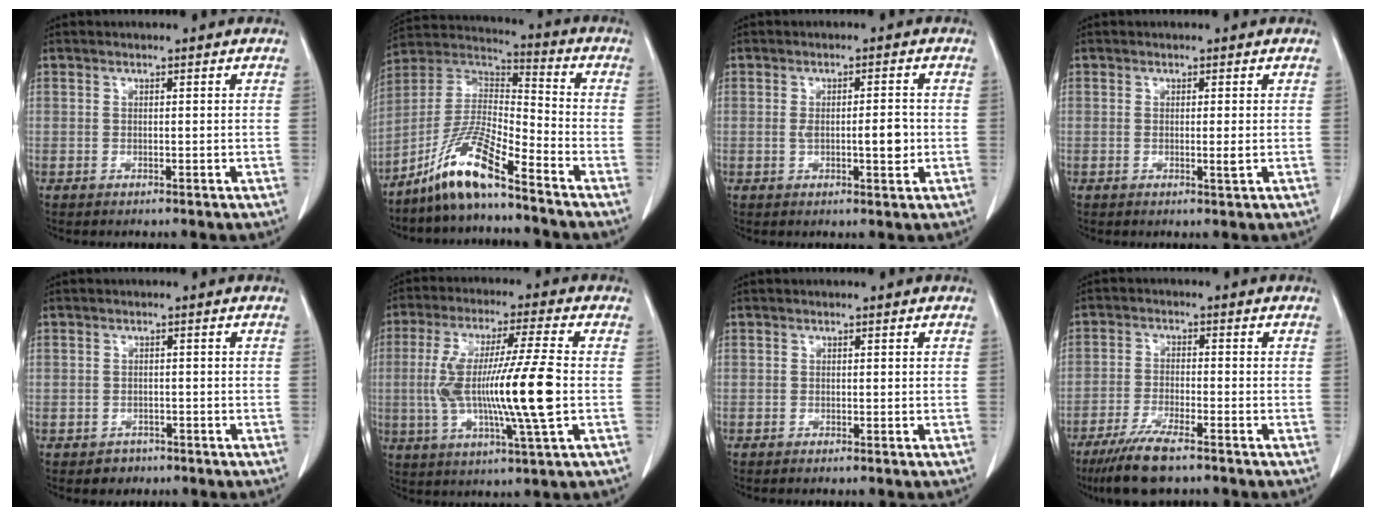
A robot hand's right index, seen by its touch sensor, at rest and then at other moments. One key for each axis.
{"total": 11.8, "fx": -8.5, "fy": 0.7, "fz": 8.1, "tx": -0.170, "ty": 0.002, "tz": -0.164}
{"total": 4.3, "fx": -0.4, "fy": 1.0, "fz": 4.2, "tx": -0.071, "ty": -0.002, "tz": -0.003}
{"total": 1.3, "fx": -0.1, "fy": 0.0, "fz": 1.2, "tx": -0.021, "ty": -0.004, "tz": -0.003}
{"total": 2.2, "fx": -1.3, "fy": 1.8, "fz": 0.0, "tx": -0.001, "ty": 0.007, "tz": -0.019}
{"total": 15.4, "fx": -1.2, "fy": 0.3, "fz": 15.4, "tx": -0.297, "ty": -0.003, "tz": -0.024}
{"total": 0.0}
{"total": 7.9, "fx": -5.8, "fy": 1.1, "fz": 5.2, "tx": -0.099, "ty": -0.020, "tz": -0.100}